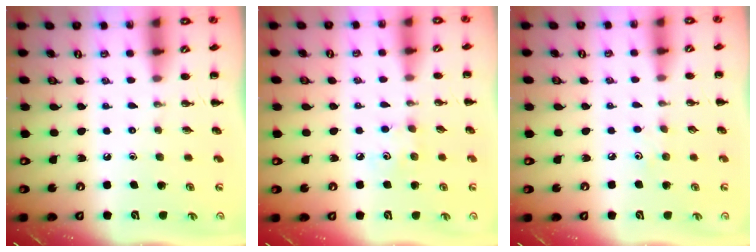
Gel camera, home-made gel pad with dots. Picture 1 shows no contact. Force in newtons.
{"total": 5.0, "press": 4.9, "slide": 1.0}
{"total": 3.2, "press": 3.1, "slide": 1.0}